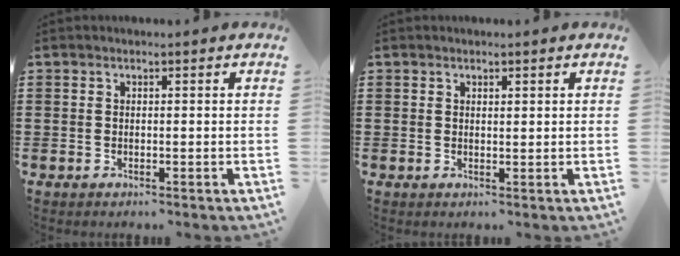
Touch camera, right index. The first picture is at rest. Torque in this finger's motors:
{"motor_torque": [-0.08, 0.45, 0.00, -0.01]}